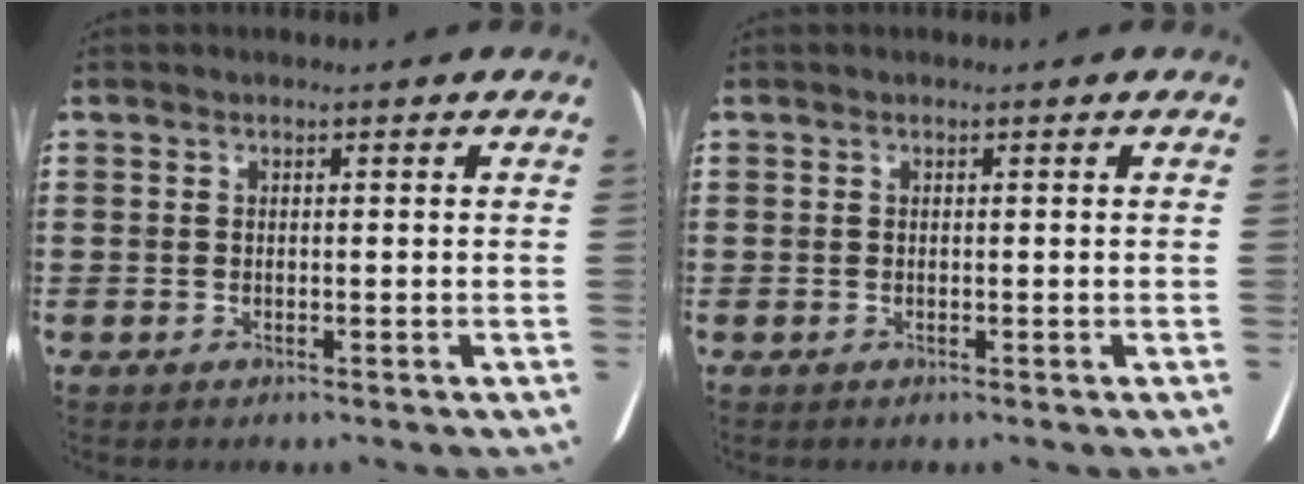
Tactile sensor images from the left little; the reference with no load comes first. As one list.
[{"total": 0.0}]